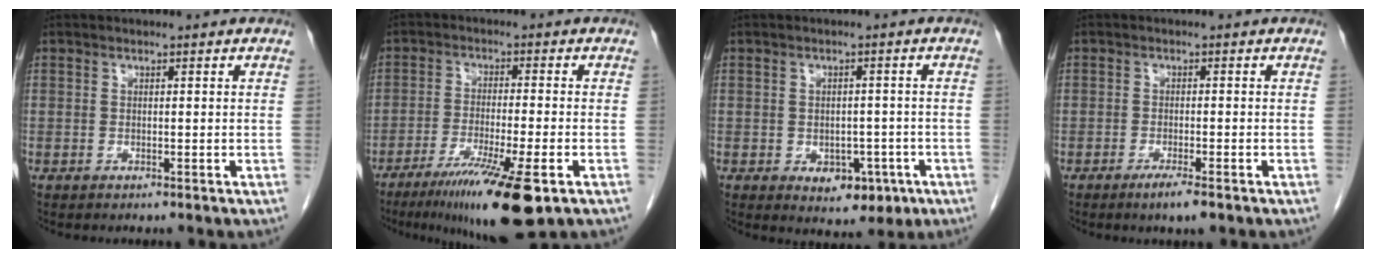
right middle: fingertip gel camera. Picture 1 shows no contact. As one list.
[{"total": 12.8, "force": [-7.6, 0.4, 10.3], "torque": [-0.167, -0.036, -0.125]}, {"total": 5.6, "force": [-2.2, 3.6, 3.7], "torque": [-0.038, 0.003, -0.018]}, {"total": 3.6, "force": [-2.4, 0.5, 2.6], "torque": [-0.046, -0.005, -0.038]}]